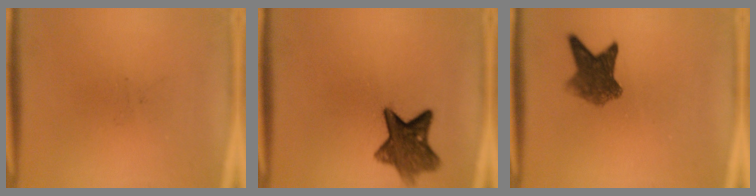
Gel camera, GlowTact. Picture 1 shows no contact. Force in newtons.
{"total": 8.1}
{"total": 6.3}